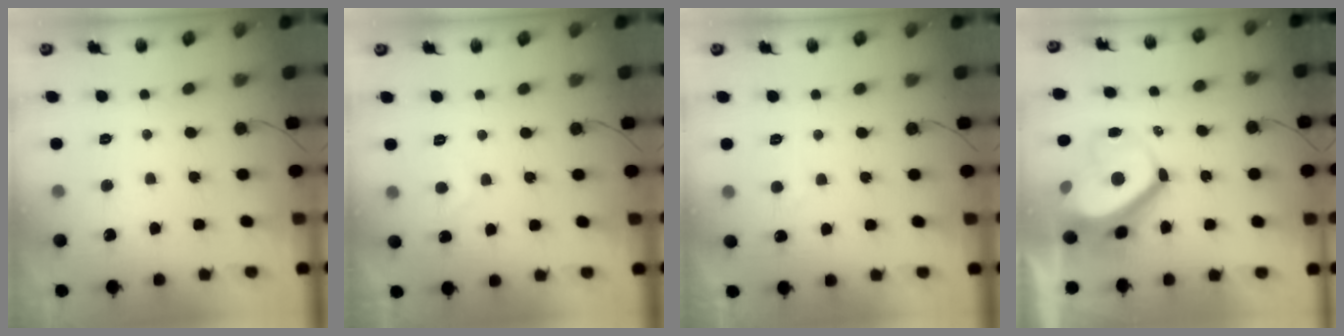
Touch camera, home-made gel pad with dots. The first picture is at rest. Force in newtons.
{"total": 2.2, "press": 2.1, "slide": 0.5}
{"total": 0.8, "press": 0.7, "slide": 0.5}
{"total": 10.0, "press": 9.9, "slide": 0.7}